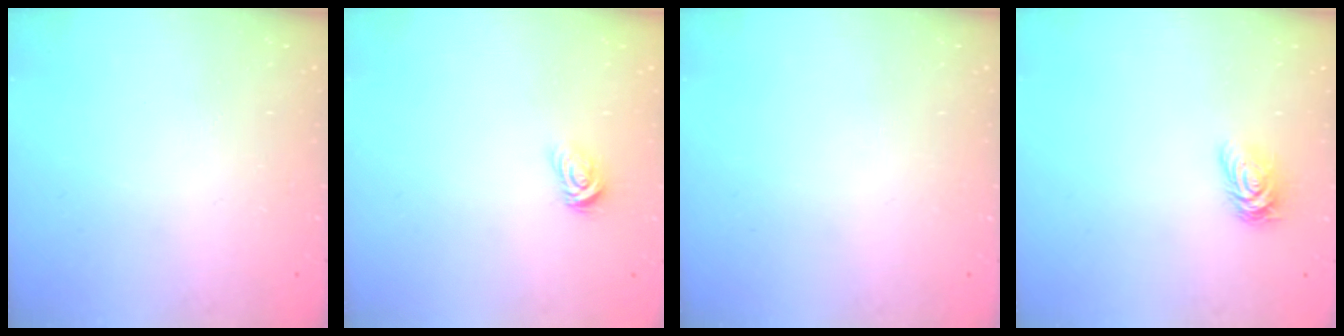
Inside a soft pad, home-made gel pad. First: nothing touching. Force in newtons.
{"total": 3.8, "press": 3.8, "slide": 0.5}
{"total": 0.0}
{"total": 5.1, "press": 5.1, "slide": 0.3}